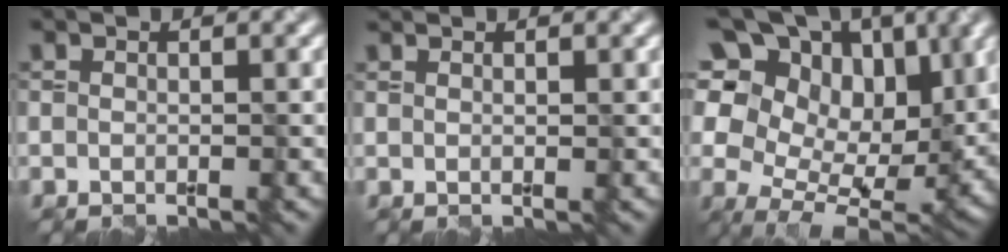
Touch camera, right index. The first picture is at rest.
{"total": 0.7, "force": [0.6, 0.0, 0.3], "torque": [-0.005, -0.002, 0.006]}
{"total": 18.4, "force": [7.9, 10.5, 12.8], "torque": [-0.224, 0.061, 0.117]}